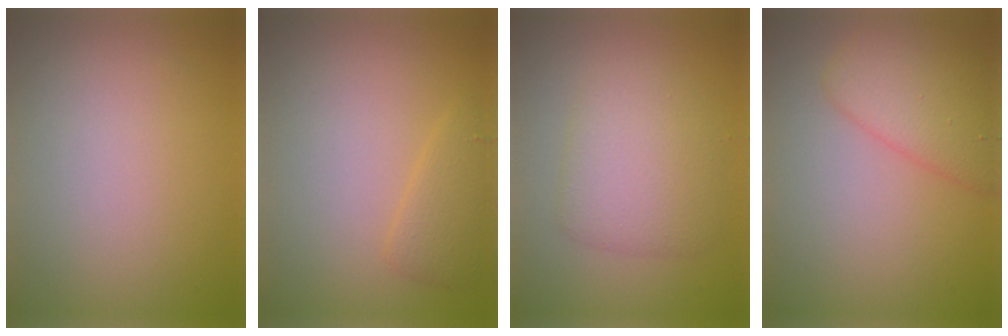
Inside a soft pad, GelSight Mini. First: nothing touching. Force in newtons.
{"total": 1.9, "press": 1.9, "slide": 0.1}
{"total": 4.2, "press": 4.2, "slide": 0.1}
{"total": 4.2, "press": 4.2, "slide": 0.1}